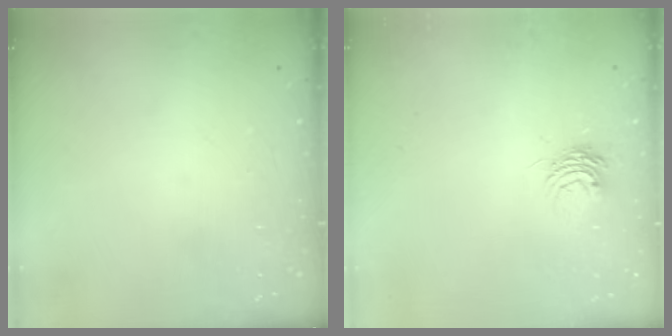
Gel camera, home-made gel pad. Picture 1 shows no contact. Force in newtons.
{"total": 5.4, "press": 5.4, "slide": 0.3}